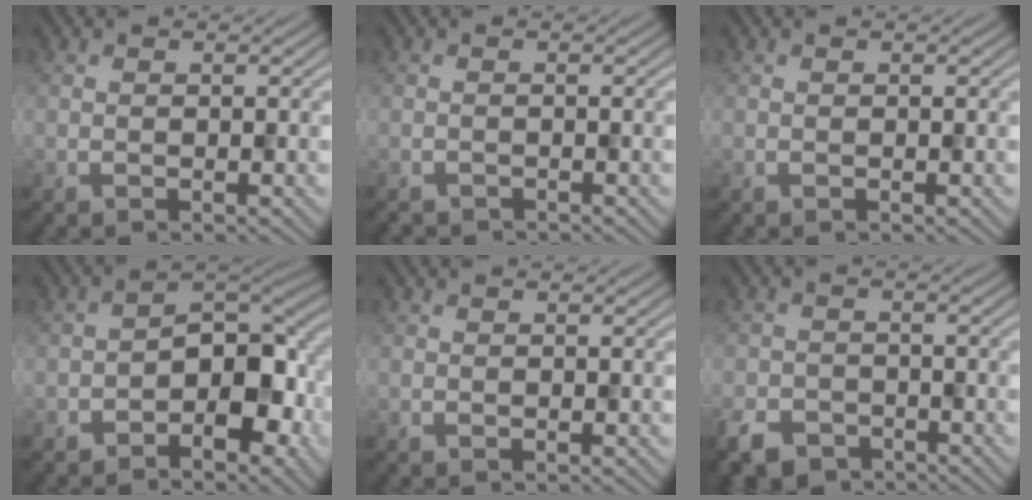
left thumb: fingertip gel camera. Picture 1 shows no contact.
{"total": 1.1, "force": [-1.1, 0.0, -0.3], "torque": [0.008, 0.000, -0.018]}
{"total": 0.0}
{"total": 7.4, "force": [-2.6, 4.1, 5.6], "torque": [-0.061, 0.011, -0.051]}
{"total": 0.0}
{"total": 4.2, "force": [-3.4, 2.2, 1.1], "torque": [-0.023, -0.007, -0.065]}